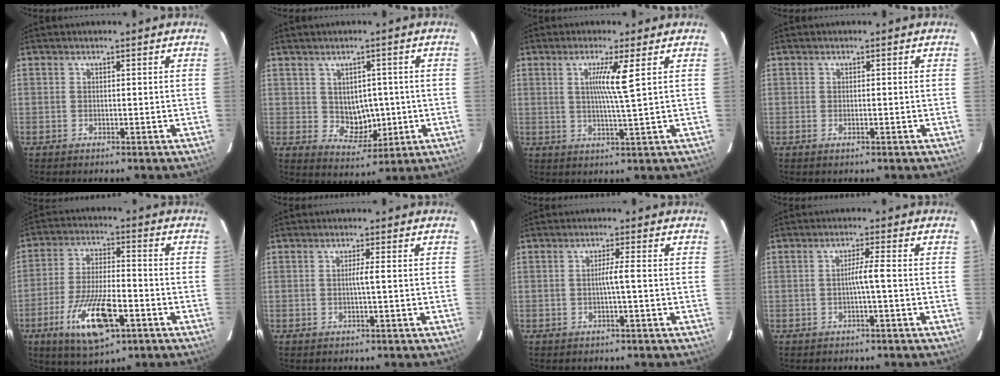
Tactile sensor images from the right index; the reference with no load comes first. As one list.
[{"total": 5.9, "force": [0.1, 4.3, 4.0], "torque": [-0.050, 0.001, 0.019]}, {"total": 5.4, "force": [1.6, -1.3, 5.0], "torque": [-0.094, -0.007, 0.028]}, {"total": 0.6, "force": [-0.3, -0.1, 0.5], "torque": [-0.008, 0.000, -0.003]}, {"total": 13.0, "force": [-5.8, 3.8, 11.0], "torque": [-0.212, -0.012, -0.096]}, {"total": 1.3, "force": [-0.1, -0.4, 1.2], "torque": [-0.021, 0.001, -0.004]}, {"total": 1.9, "force": [-0.4, -0.5, 1.8], "torque": [-0.031, 0.000, -0.007]}, {"total": 2.5, "force": [-0.5, -0.5, 2.4], "torque": [-0.037, 0.001, -0.010]}]